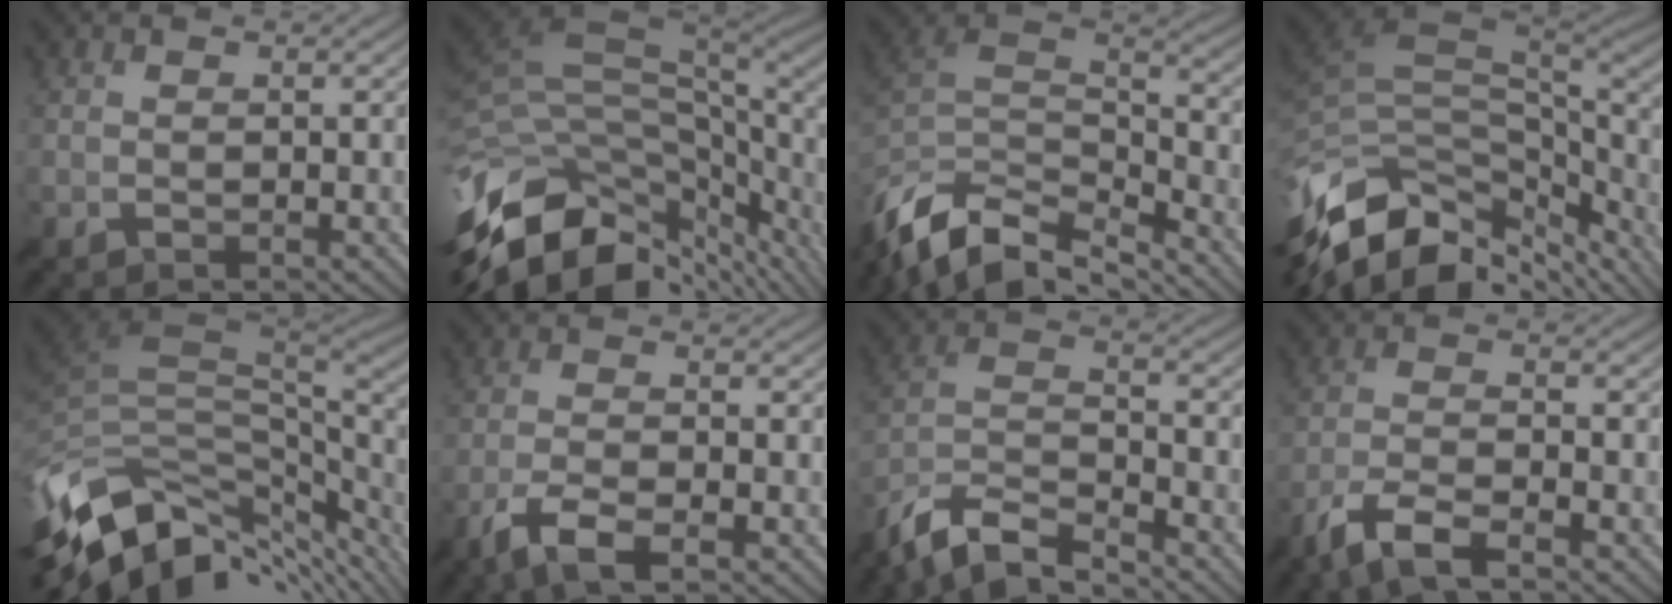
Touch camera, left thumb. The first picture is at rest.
{"total": 14.7, "force": [-2.6, 7.7, 12.3], "torque": [-0.269, -0.010, -0.042]}
{"total": 13.8, "force": [-8.8, 6.7, 8.4], "torque": [-0.235, -0.013, -0.146]}
{"total": 15.0, "force": [-6.6, 8.6, 10.4], "torque": [-0.249, -0.028, -0.108]}
{"total": 13.5, "force": [-4.3, 7.5, 10.4], "torque": [-0.222, -0.021, -0.070]}
{"total": 5.1, "force": [-2.9, 1.1, 4.1], "torque": [-0.085, -0.001, -0.063]}
{"total": 9.8, "force": [-8.1, 2.4, 5.0], "torque": [-0.108, 0.002, -0.166]}
{"total": 6.2, "force": [-4.2, 1.4, 4.3], "torque": [-0.092, -0.001, -0.091]}